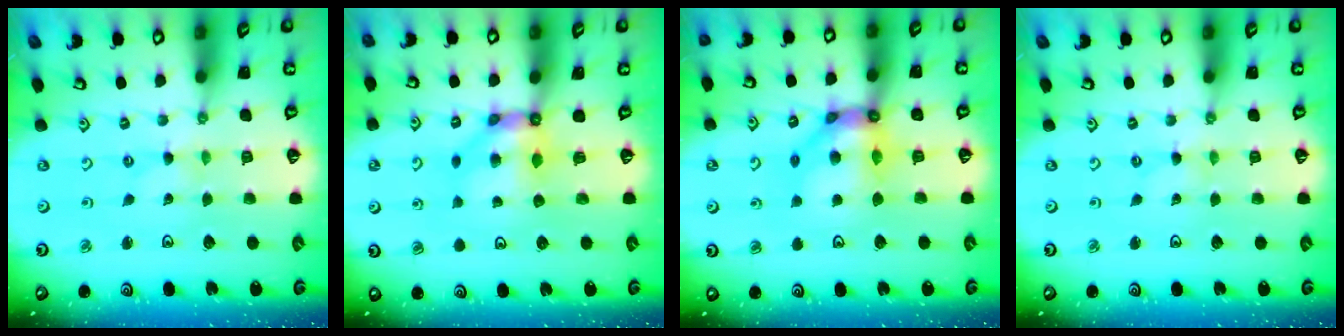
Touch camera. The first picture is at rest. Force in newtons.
{"total": 7.4, "press": 7.4, "slide": 0.3}
{"total": 12.3, "press": 12.3, "slide": 1.2}
{"total": 0.0}